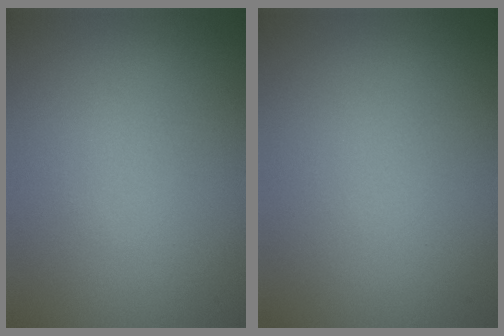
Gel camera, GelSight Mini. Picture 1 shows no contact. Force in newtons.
{"total": 0.0}